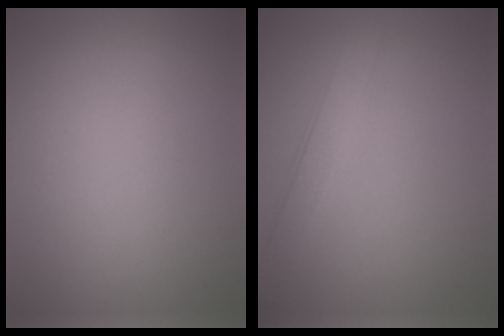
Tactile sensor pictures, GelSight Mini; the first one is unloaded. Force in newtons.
{"total": 2.7, "press": 2.7, "slide": 0.1}